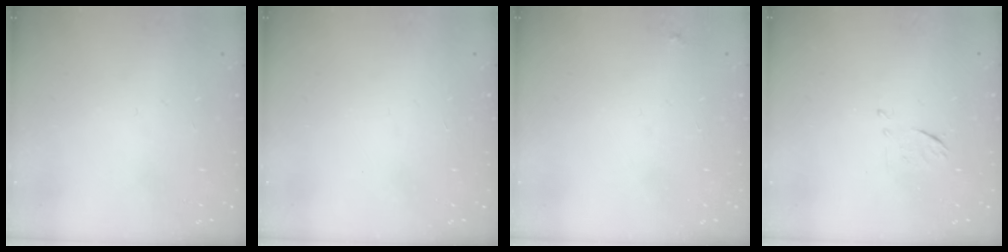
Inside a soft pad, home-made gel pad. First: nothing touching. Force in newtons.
{"total": 1.6, "press": 1.5, "slide": 0.1}
{"total": 3.3, "press": 3.3, "slide": 0.4}
{"total": 6.1, "press": 6.0, "slide": 1.1}